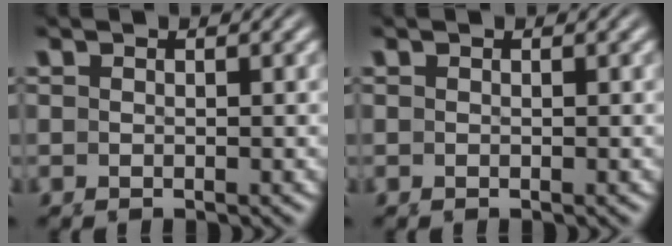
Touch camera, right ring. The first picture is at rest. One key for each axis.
{"total": 0.0}